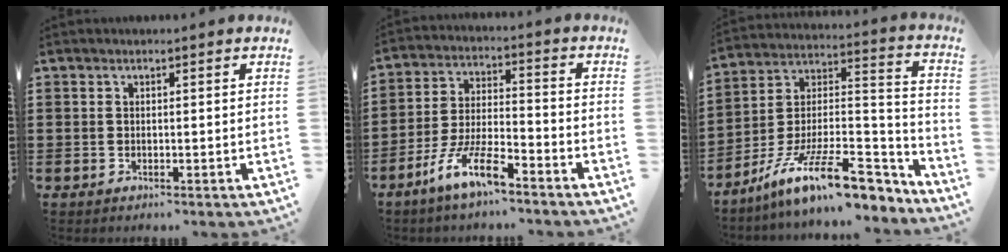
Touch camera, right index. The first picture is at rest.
{"total": 8.6, "force": [-6.5, 1.6, 5.5], "torque": [-0.128, -0.002, -0.128]}
{"total": 15.3, "force": [-10.3, 5.3, 9.9], "torque": [-0.175, 0.031, -0.174]}